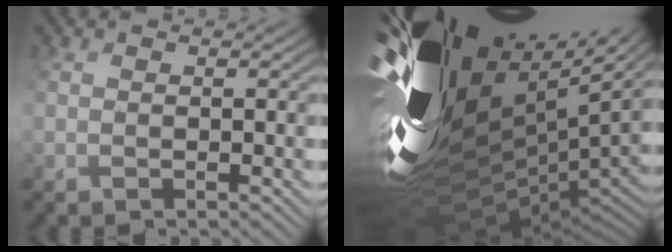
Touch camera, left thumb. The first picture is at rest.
{"total": 15.2, "force": [4.6, 9.0, 11.3], "torque": [-0.262, -0.035, 0.131]}